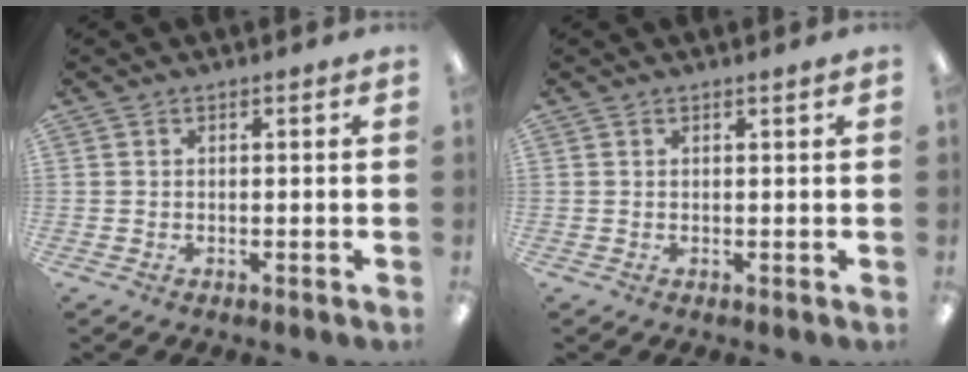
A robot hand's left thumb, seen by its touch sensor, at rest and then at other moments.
{"total": 0.6, "force": [0.5, -0.1, 0.4], "torque": [-0.006, -0.002, 0.008]}